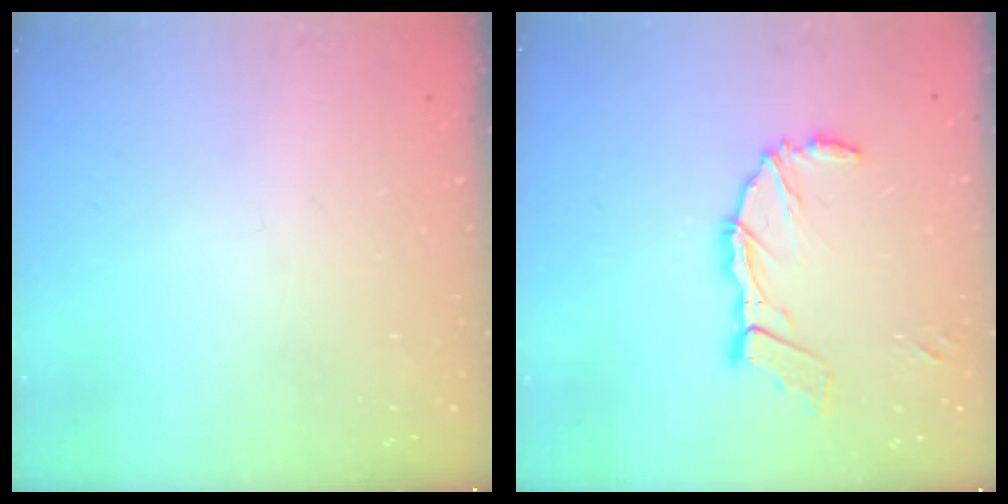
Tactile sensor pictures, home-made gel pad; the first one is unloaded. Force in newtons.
{"total": 12.6, "press": 12.4, "slide": 2.0}